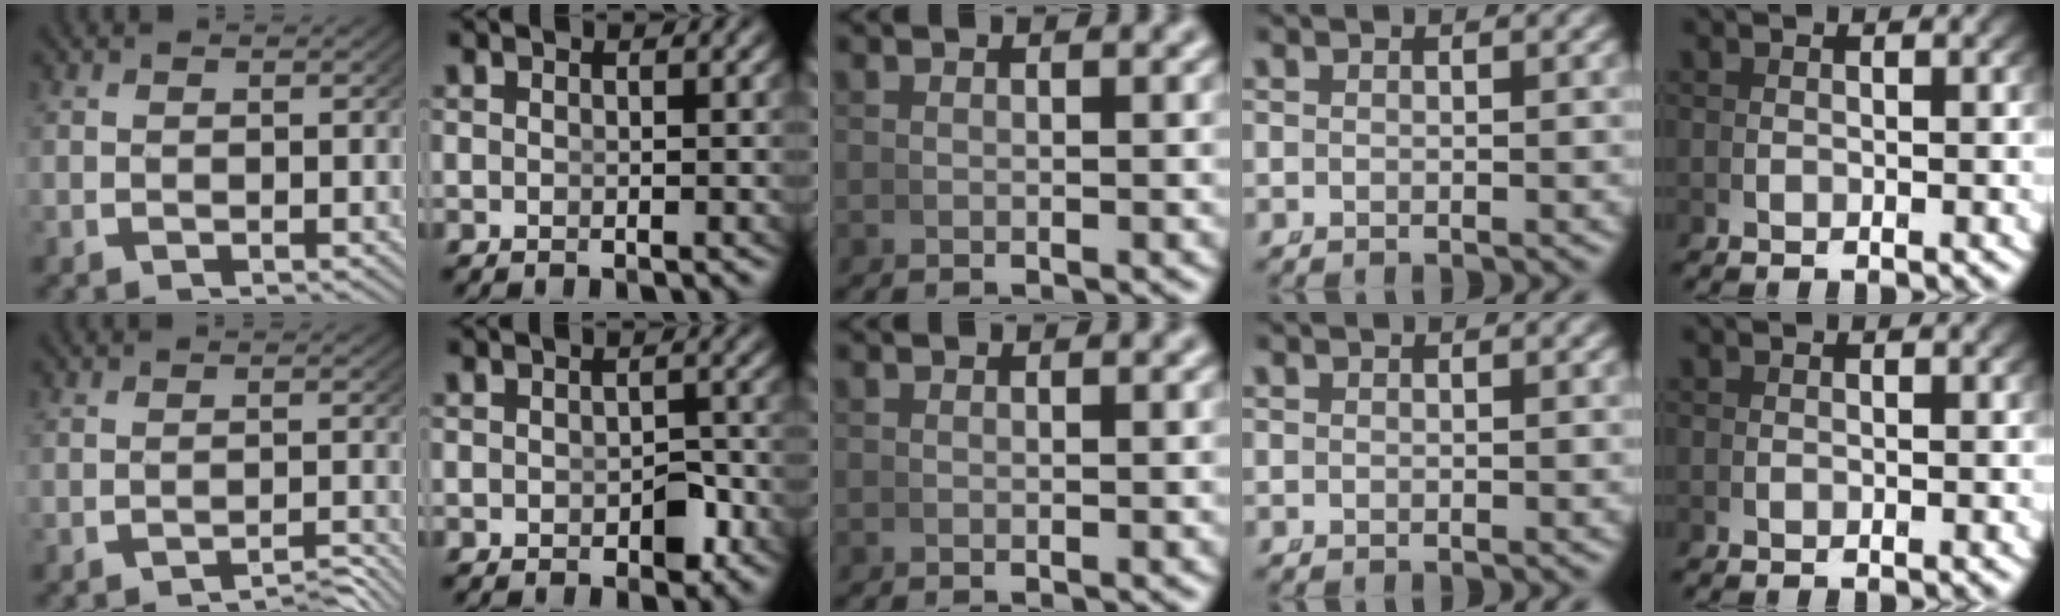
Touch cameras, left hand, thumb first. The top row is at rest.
{"thumb": {"total": 3.2, "force": [-2.8, 0.5, 1.4], "torque": [-0.016, -0.004, -0.044]}, "index": {"total": 1.9, "force": [-1.0, 1.0, 1.2], "torque": [-0.007, -0.007, -0.013]}}